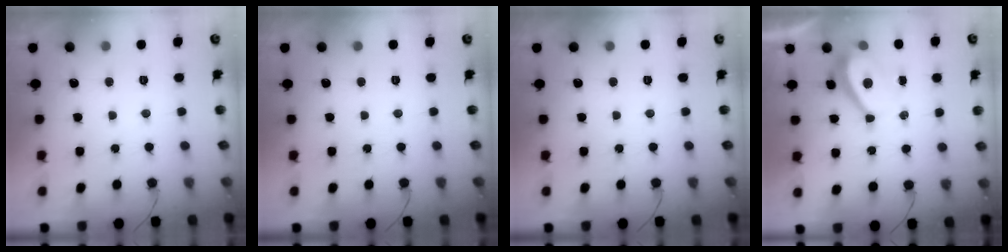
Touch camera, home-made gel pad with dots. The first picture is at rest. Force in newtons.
{"total": 0.0}
{"total": 0.0}
{"total": 3.9, "press": 3.8, "slide": 0.8}